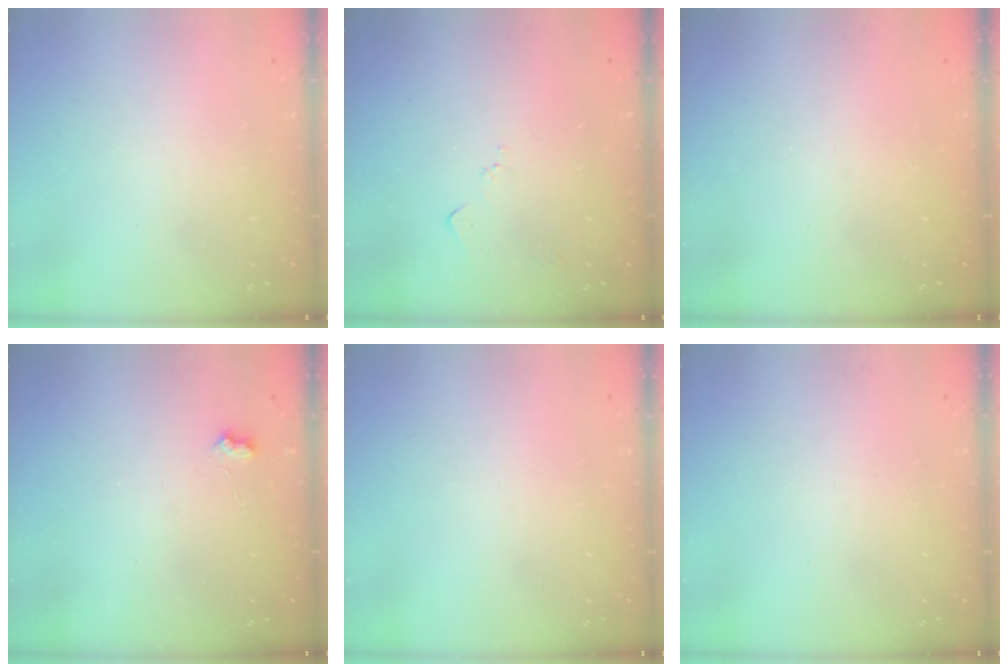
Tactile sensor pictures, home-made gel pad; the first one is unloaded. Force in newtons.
{"total": 6.6, "press": 6.5, "slide": 0.9}
{"total": 0.9, "press": 0.9, "slide": 0.1}
{"total": 2.4, "press": 2.4, "slide": 0.5}
{"total": 0.0}
{"total": 0.0}